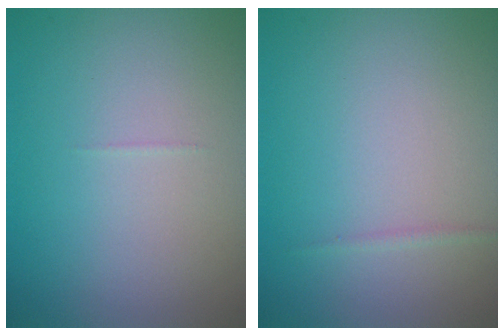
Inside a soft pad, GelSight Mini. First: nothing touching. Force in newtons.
{"total": 0.5, "press": 0.5, "slide": 0.0}